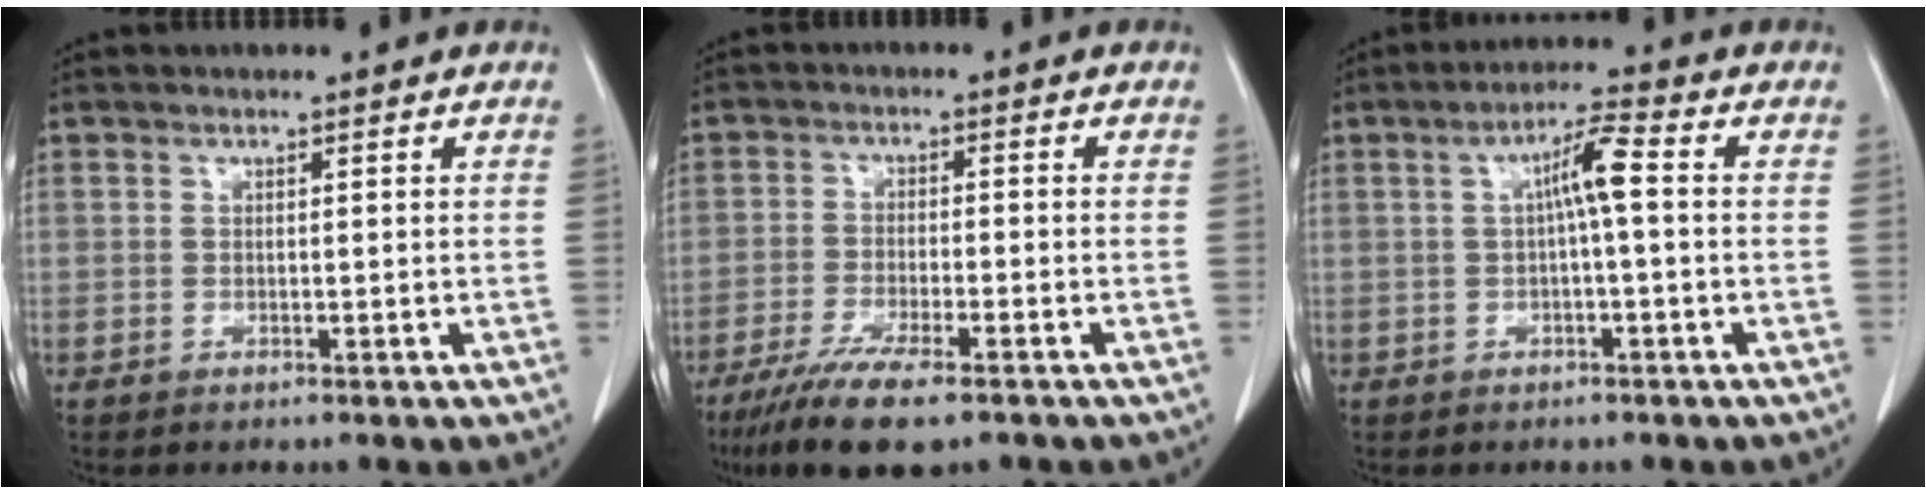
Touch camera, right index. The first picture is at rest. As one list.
[{"total": 9.6, "force": [-6.8, 1.2, 6.7], "torque": [-0.112, -0.022, -0.109]}, {"total": 5.0, "force": [0.4, 0.3, 5.0], "torque": [-0.087, 0.015, 0.007]}]